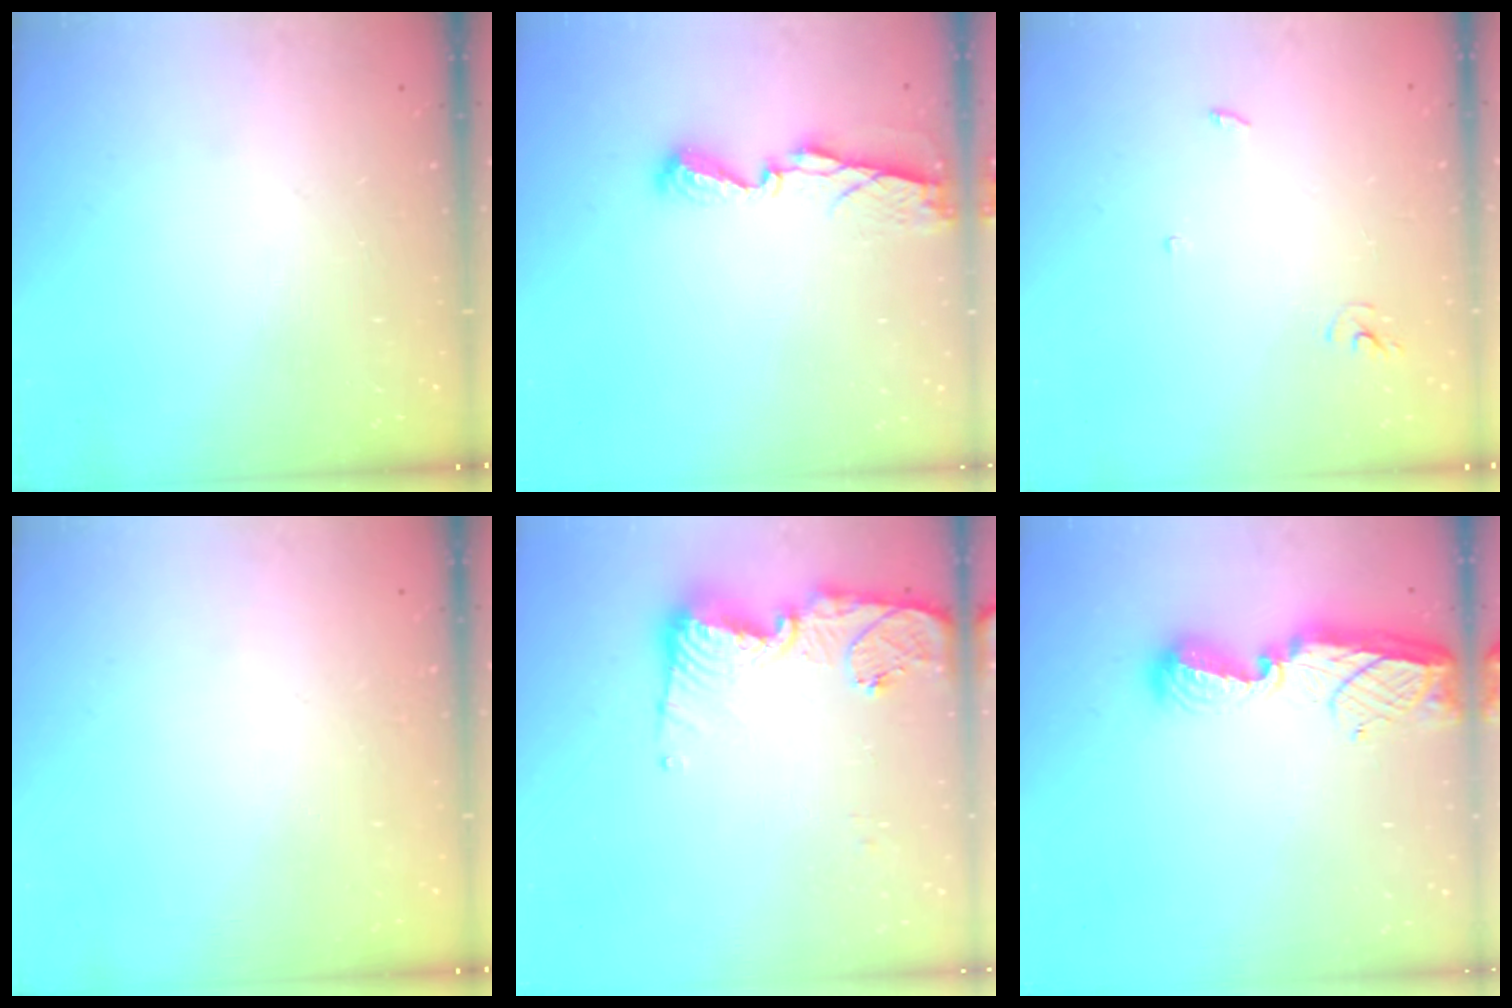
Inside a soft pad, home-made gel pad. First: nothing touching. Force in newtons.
{"total": 7.2, "press": 7.2, "slide": 0.5}
{"total": 2.5, "press": 2.5, "slide": 0.1}
{"total": 0.0}
{"total": 13.5, "press": 13.4, "slide": 1.3}
{"total": 13.5, "press": 13.5, "slide": 0.9}